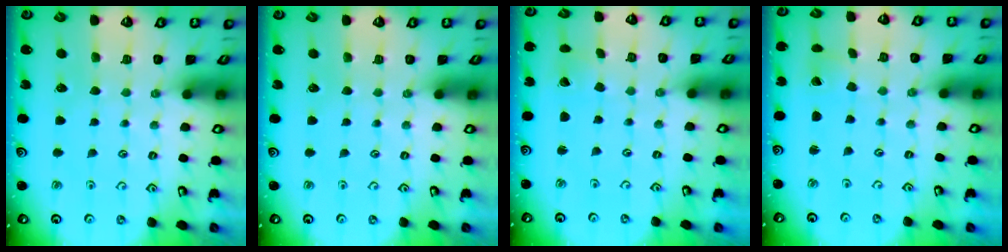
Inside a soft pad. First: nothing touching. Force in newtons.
{"total": 0.0}
{"total": 0.7, "press": 0.7, "slide": 0.1}
{"total": 0.7, "press": 0.7, "slide": 0.1}